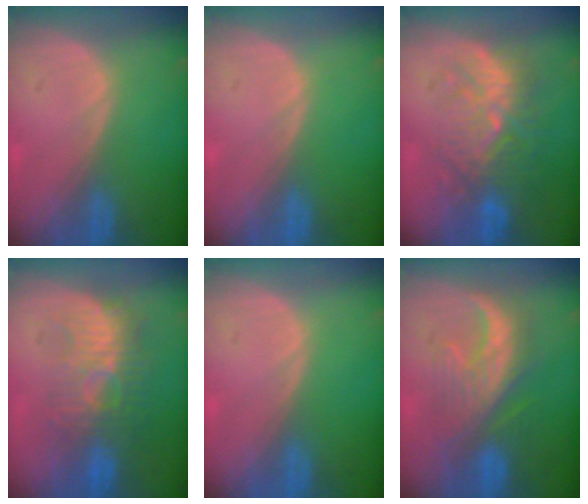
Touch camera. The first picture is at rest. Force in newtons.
{"total": 0.0}
{"total": 9.6, "press": 9.0, "slide": 3.1}
{"total": 9.1, "press": 8.7, "slide": 2.6}
{"total": 0.0}
{"total": 8.6, "press": 8.5, "slide": 1.0}